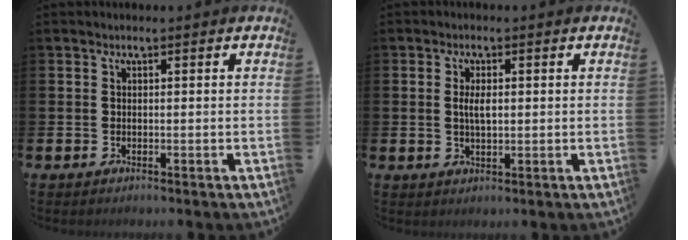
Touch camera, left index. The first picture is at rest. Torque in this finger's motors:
{"motor_torque": [0.21, -0.06, 0.10, 0.07]}